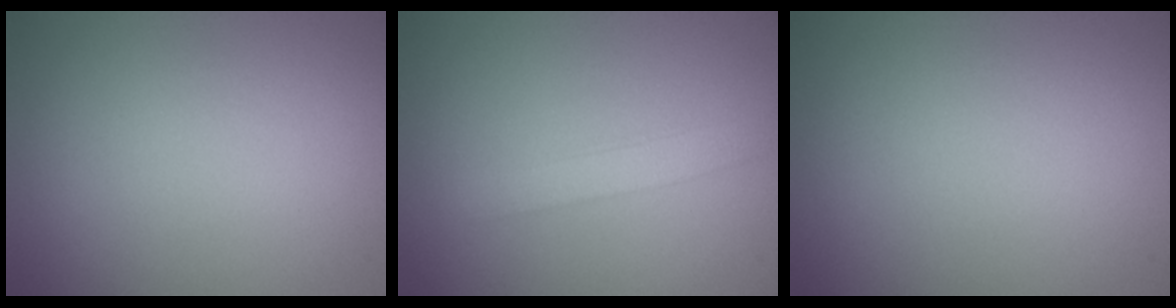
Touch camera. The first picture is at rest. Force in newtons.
{"total": 1.7, "press": 1.7, "slide": 0.1}
{"total": 0.0}